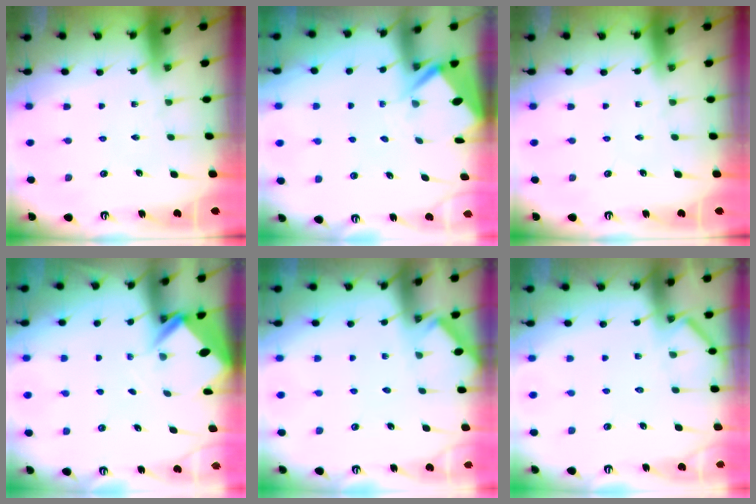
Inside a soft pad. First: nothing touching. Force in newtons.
{"total": 3.6, "press": 3.6, "slide": 0.4}
{"total": 0.0}
{"total": 2.6, "press": 2.6, "slide": 0.2}
{"total": 2.3, "press": 2.3, "slide": 0.3}
{"total": 3.6, "press": 3.6, "slide": 0.3}